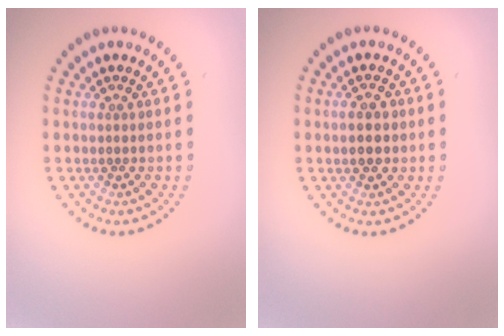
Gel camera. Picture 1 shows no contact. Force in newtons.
{"total": 2.9, "press": 2.9, "slide": 0.2}